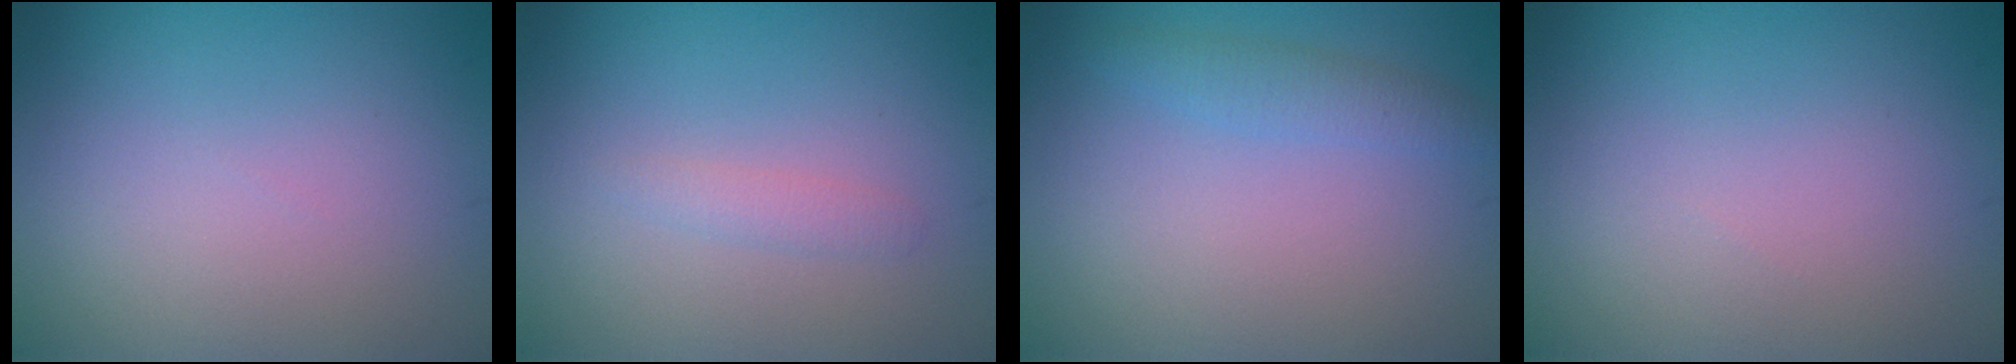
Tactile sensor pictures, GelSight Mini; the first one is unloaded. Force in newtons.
{"total": 1.1, "press": 1.1, "slide": 0.0}
{"total": 1.7, "press": 1.7, "slide": 0.0}
{"total": 0.0}